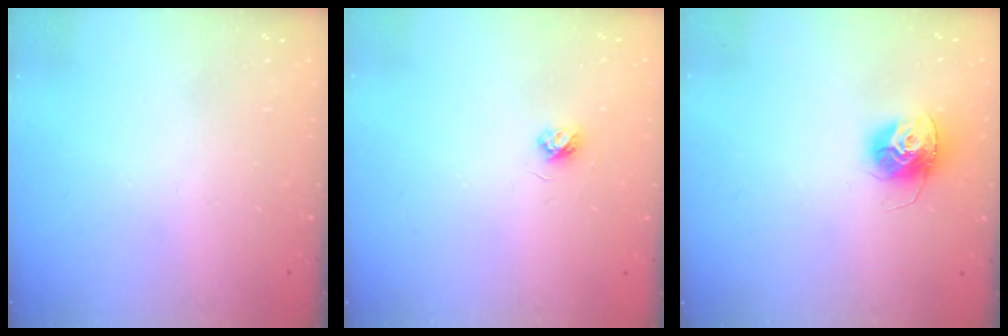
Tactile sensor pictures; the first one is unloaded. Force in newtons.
{"total": 3.7, "press": 3.7, "slide": 0.4}
{"total": 12.1, "press": 12.1, "slide": 1.1}